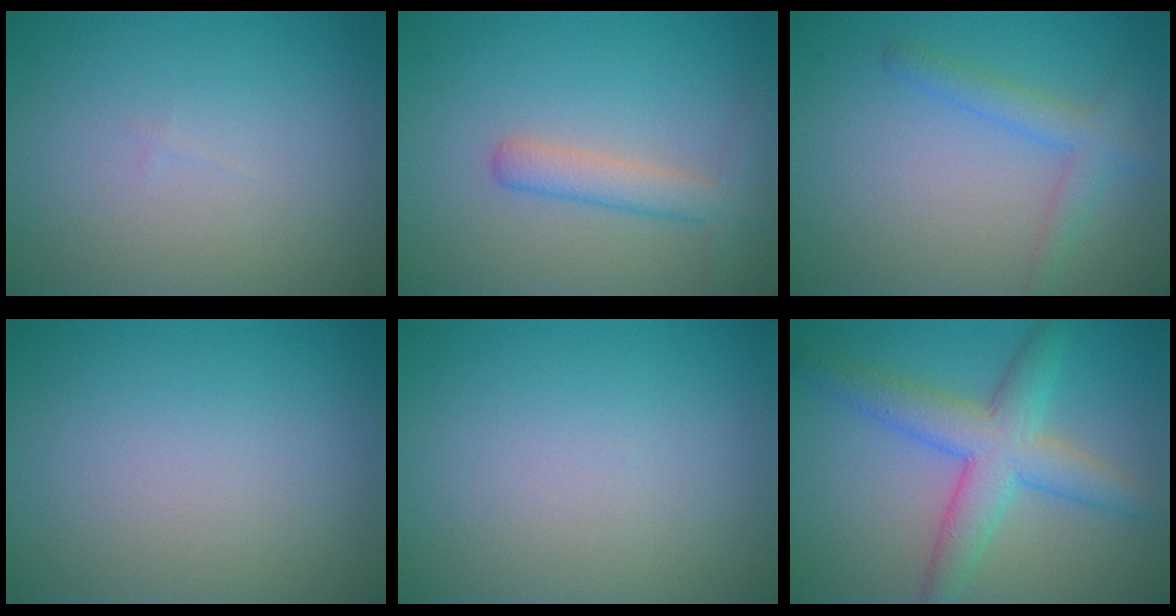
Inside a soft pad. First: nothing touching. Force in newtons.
{"total": 2.3, "press": 2.3, "slide": 0.1}
{"total": 2.5, "press": 2.5, "slide": 0.1}
{"total": 0.0}
{"total": 0.0}
{"total": 5.7, "press": 5.7, "slide": 0.1}